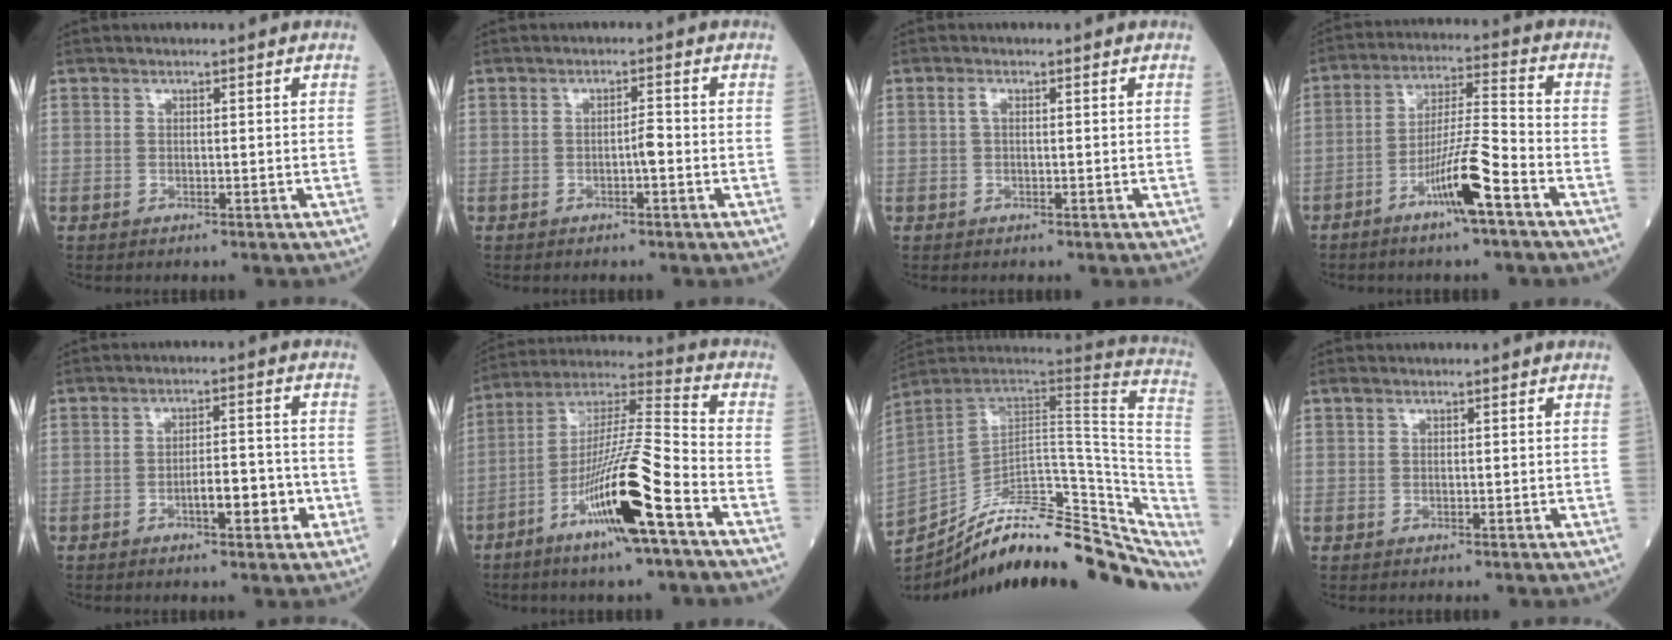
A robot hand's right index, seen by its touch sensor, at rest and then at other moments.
{"total": 1.7, "force": [-0.6, 0.2, 1.5], "torque": [-0.023, 0.002, -0.013]}
{"total": 1.0, "force": [0.2, 0.4, 0.9], "torque": [-0.021, 0.001, 0.002]}
{"total": 9.9, "force": [-5.2, 0.1, 8.4], "torque": [-0.163, 0.000, -0.093]}
{"total": 5.6, "force": [-2.1, 1.6, 4.9], "torque": [-0.078, 0.008, -0.028]}
{"total": 16.7, "force": [-7.7, 0.3, 14.9], "torque": [-0.288, -0.012, -0.137]}
{"total": 30.8, "force": [-22.4, 12.3, 17.2], "torque": [-0.236, 0.018, -0.316]}
{"total": 0.6, "force": [0.4, 0.3, 0.3], "torque": [-0.011, 0.011, 0.009]}